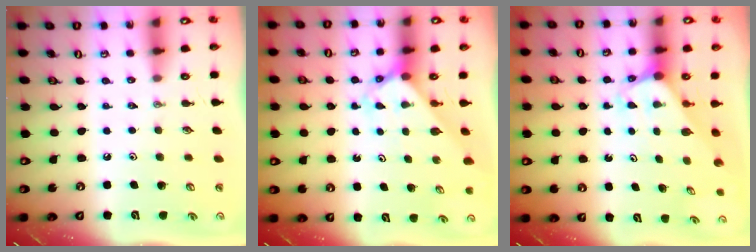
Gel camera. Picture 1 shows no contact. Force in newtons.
{"total": 2.6, "press": 2.6, "slide": 0.2}
{"total": 1.9, "press": 1.9, "slide": 0.1}